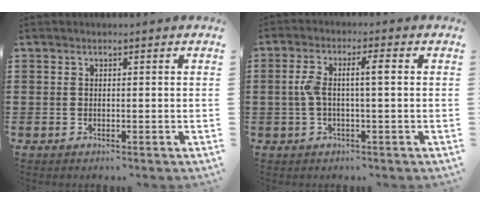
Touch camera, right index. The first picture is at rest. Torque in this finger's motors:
{"motor_torque": [0.86, -0.19, 0.42, 0.14]}